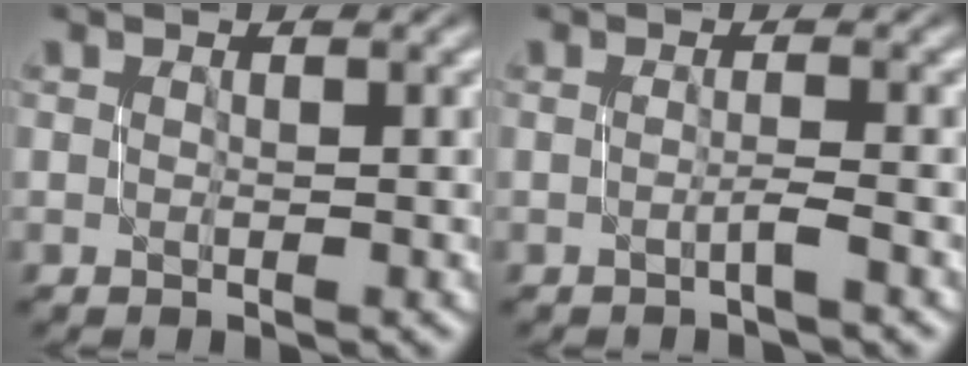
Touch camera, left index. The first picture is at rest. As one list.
[{"total": 0.8, "force": [-0.4, 0.1, 0.8], "torque": [-0.012, 0.000, -0.012]}]